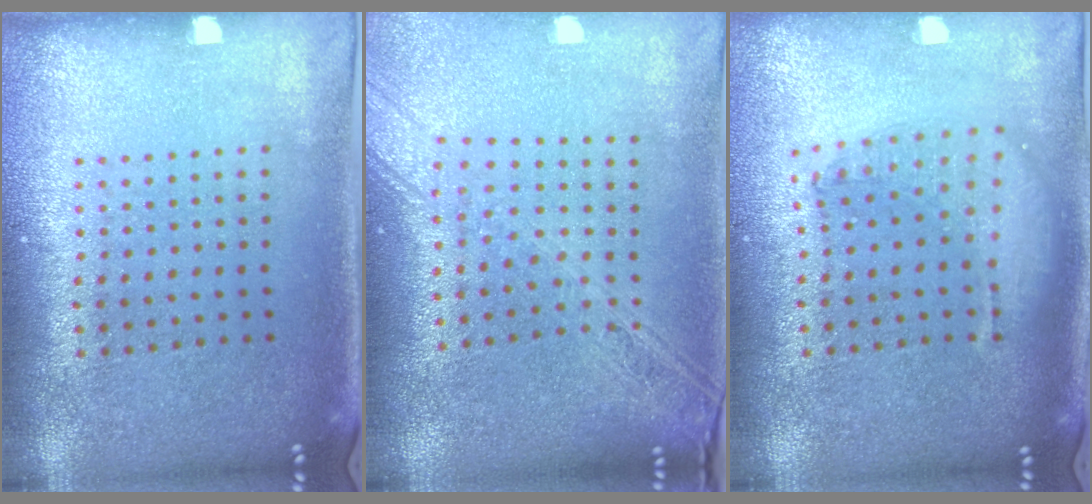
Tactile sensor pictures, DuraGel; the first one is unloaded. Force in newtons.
{"total": 2.2, "press": 1.9, "slide": 1.2}
{"total": 1.8, "press": 1.5, "slide": 0.9}